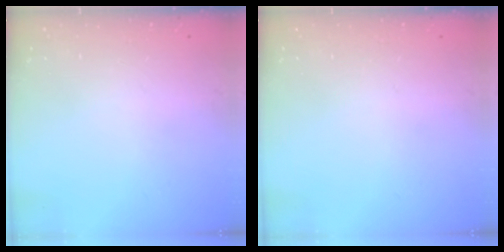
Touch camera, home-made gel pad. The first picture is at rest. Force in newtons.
{"total": 0.0}